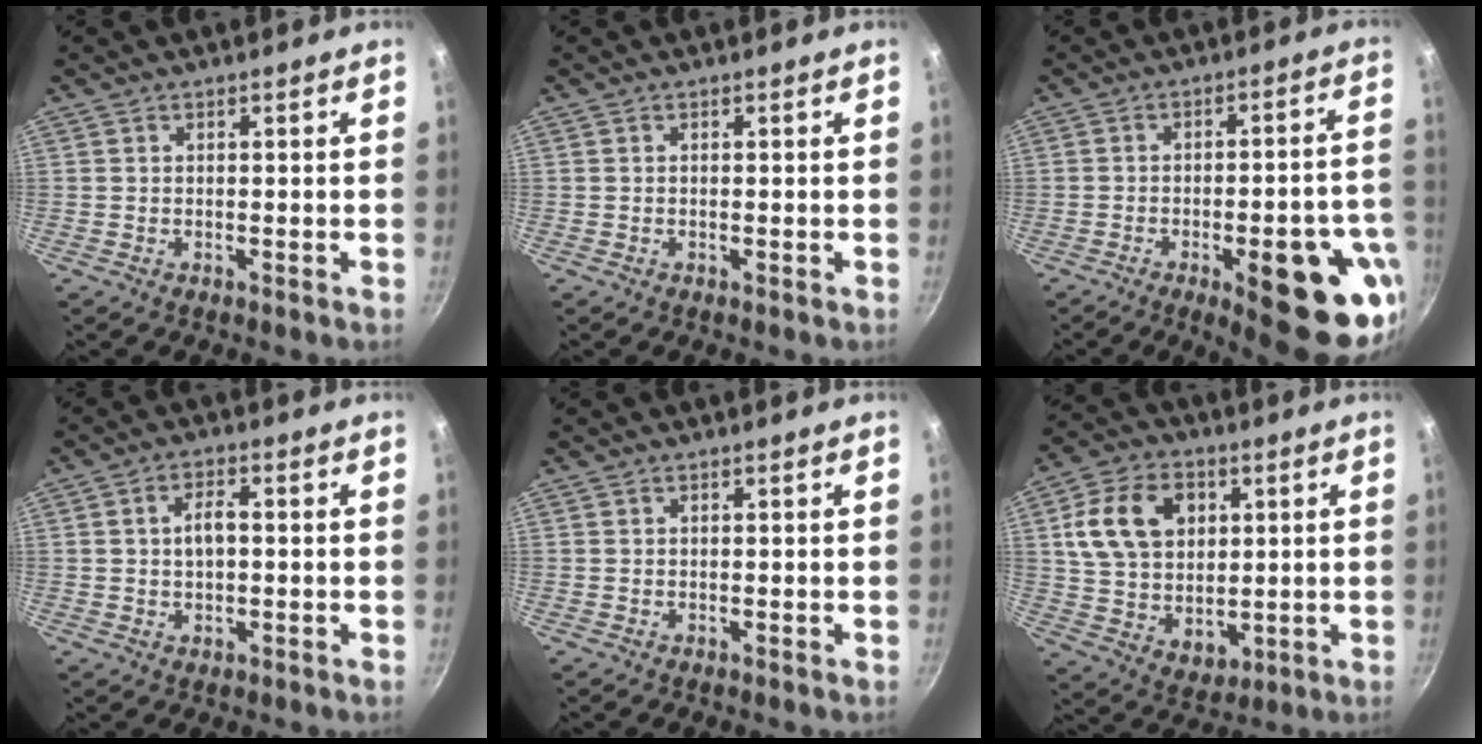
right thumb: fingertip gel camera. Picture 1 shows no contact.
{"total": 0.0}
{"total": 20.1, "force": [-8.4, 6.9, 16.9], "torque": [-0.154, 0.028, -0.102]}
{"total": 4.6, "force": [0.2, 2.7, 3.7], "torque": [-0.056, 0.015, 0.001]}
{"total": 0.0}
{"total": 17.3, "force": [4.2, 13.0, 10.5], "torque": [-0.157, -0.007, 0.081]}